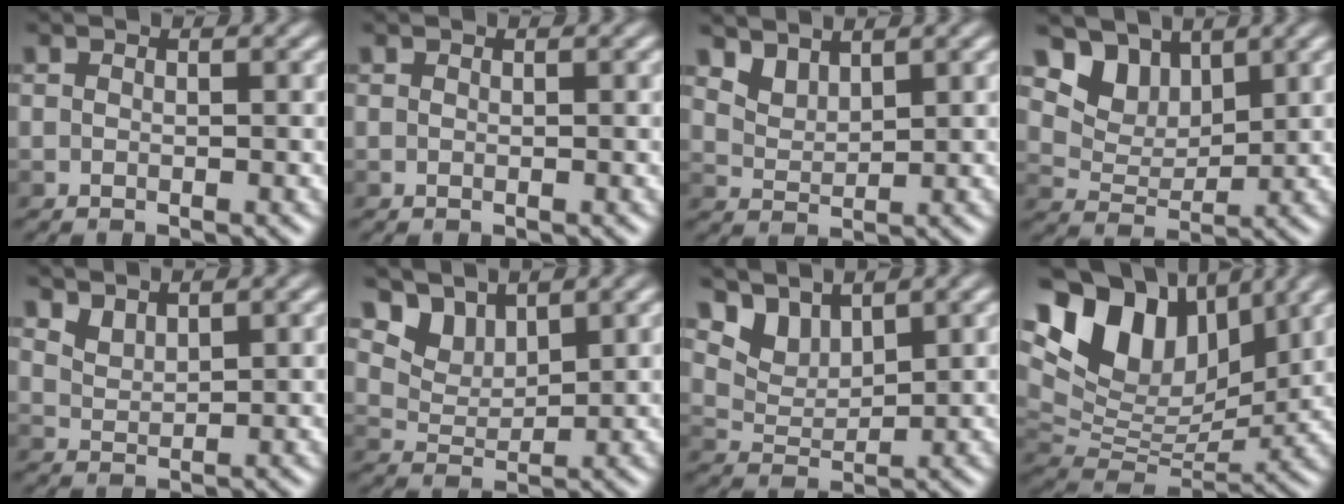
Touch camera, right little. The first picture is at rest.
{"total": 0.0}
{"total": 2.1, "force": [2.0, 0.6, 0.4], "torque": [-0.021, -0.012, 0.054]}
{"total": 5.6, "force": [4.1, 3.1, 2.3], "torque": [-0.051, -0.019, 0.086]}
{"total": 1.5, "force": [1.5, 0.2, 0.2], "torque": [-0.010, -0.004, 0.035]}
{"total": 4.1, "force": [3.5, 1.9, 1.3], "torque": [-0.040, -0.021, 0.084]}
{"total": 3.6, "force": [3.2, 1.3, 1.0], "torque": [-0.037, -0.015, 0.076]}
{"total": 11.4, "force": [5.7, 6.5, 7.5], "torque": [-0.138, 0.018, 0.101]}